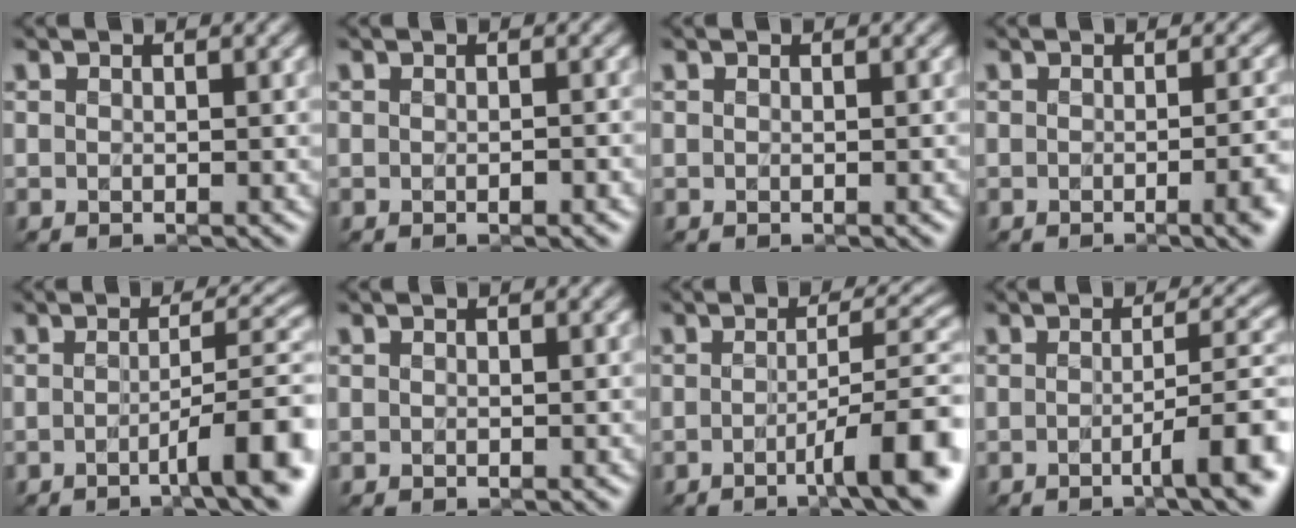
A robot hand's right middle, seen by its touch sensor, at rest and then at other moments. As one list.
[{"total": 1.2, "force": [-0.4, 0.3, 1.0], "torque": [-0.010, -0.003, -0.004]}, {"total": 0.5, "force": [-0.1, 0.2, 0.5], "torque": [0.001, 0.000, 0.000]}, {"total": 4.3, "force": [-1.2, 1.5, 3.9], "torque": [-0.034, -0.004, -0.014]}, {"total": 6.8, "force": [-2.4, 1.2, 6.2], "torque": [-0.079, 0.008, -0.042]}, {"total": 0.0}, {"total": 7.6, "force": [-2.6, 1.4, 7.0], "torque": [-0.088, 0.007, -0.042]}, {"total": 5.5, "force": [-1.7, 0.9, 5.2], "torque": [-0.067, 0.004, -0.031]}]